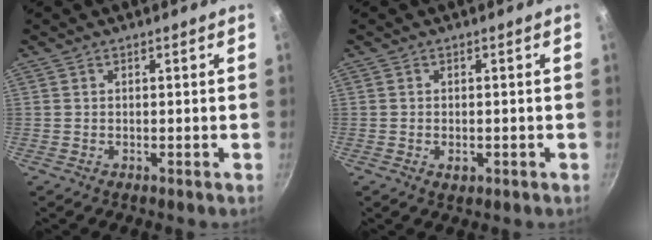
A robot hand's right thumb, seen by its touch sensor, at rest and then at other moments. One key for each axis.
{"total": 1.9, "fx": -0.7, "fy": 1.2, "fz": 1.3, "tx": -0.021, "ty": -0.002, "tz": -0.009}